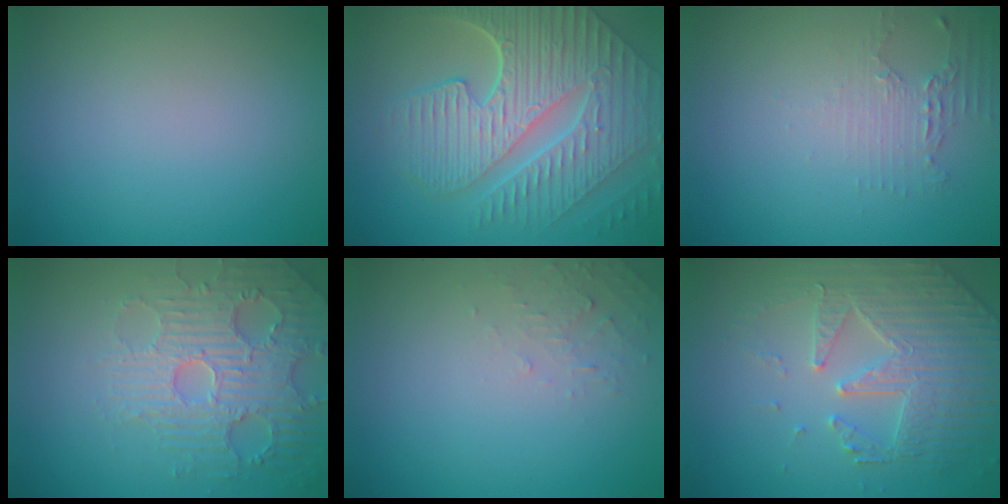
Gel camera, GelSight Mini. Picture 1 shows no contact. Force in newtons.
{"total": 10.2, "press": 6.9, "slide": 7.5}
{"total": 1.9, "press": 1.3, "slide": 1.4}
{"total": 4.8, "press": 4.5, "slide": 1.5}
{"total": 1.4, "press": 1.4, "slide": 0.2}
{"total": 4.4, "press": 4.2, "slide": 1.3}